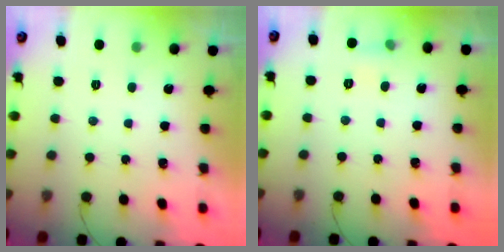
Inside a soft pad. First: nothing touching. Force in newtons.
{"total": 6.9, "press": 3.6, "slide": 5.9}